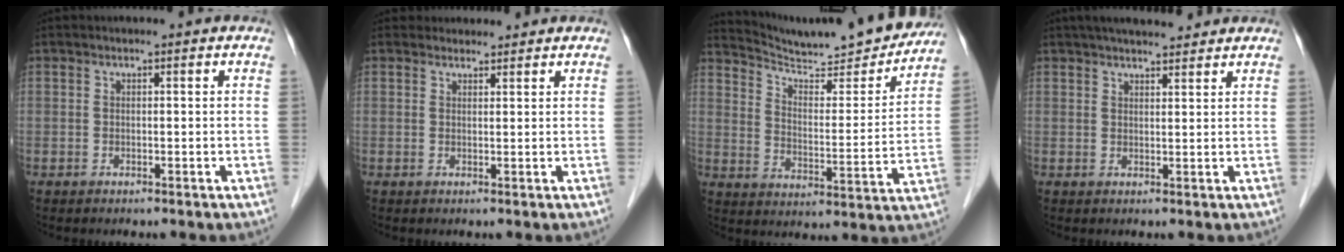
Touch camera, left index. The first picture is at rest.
{"total": 2.1, "force": [1.9, 0.8, -0.3], "torque": [0.003, 0.010, 0.025]}
{"total": 20.7, "force": [19.3, 1.8, 7.2], "torque": [-0.113, -0.044, 0.268]}
{"total": 7.9, "force": [6.9, 1.6, 3.7], "torque": [-0.052, 0.022, 0.098]}